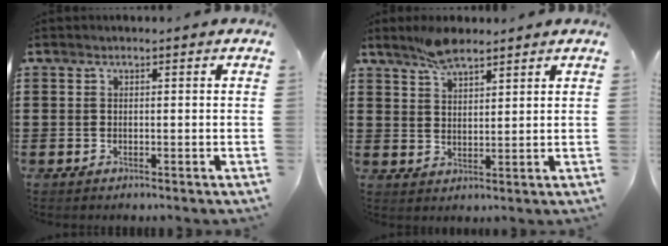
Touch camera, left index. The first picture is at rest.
{"total": 4.9, "force": [4.1, 1.5, 2.1], "torque": [-0.051, -0.001, 0.077]}